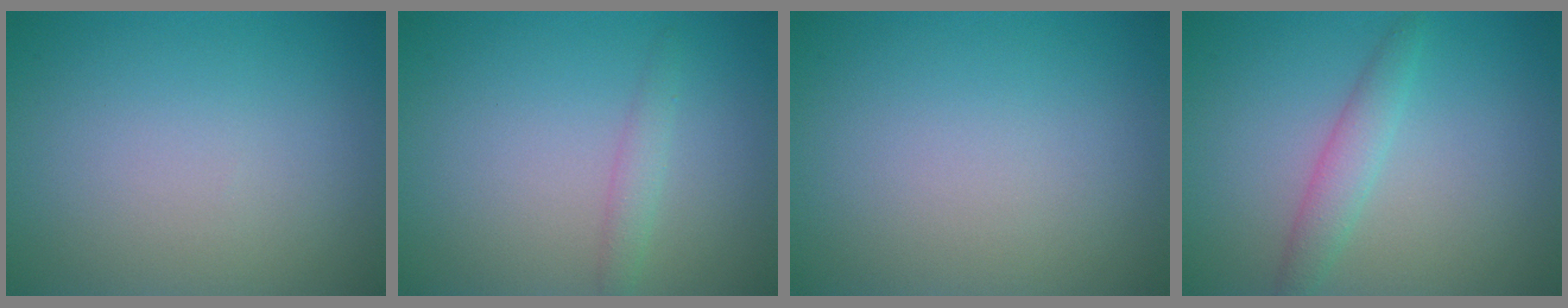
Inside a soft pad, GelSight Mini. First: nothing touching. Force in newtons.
{"total": 1.4, "press": 1.4, "slide": 0.0}
{"total": 0.0}
{"total": 2.1, "press": 2.1, "slide": 0.0}